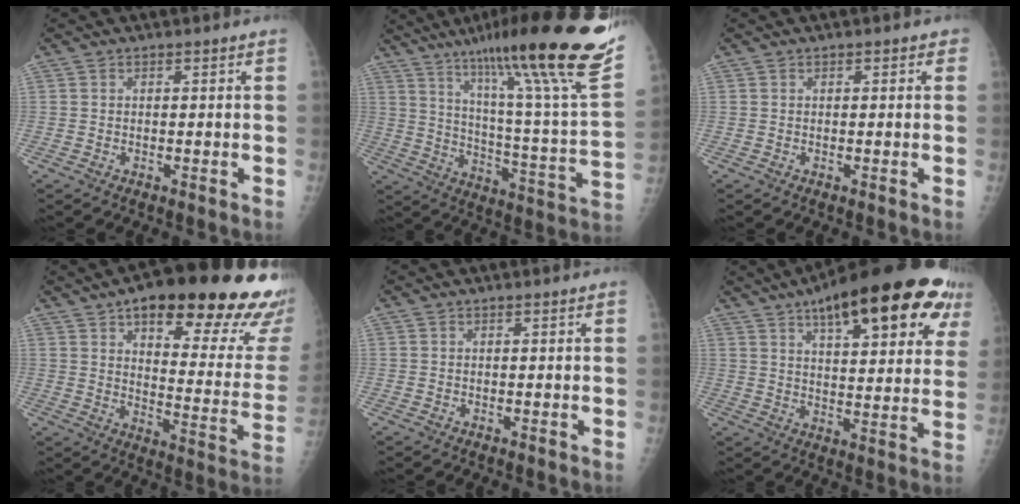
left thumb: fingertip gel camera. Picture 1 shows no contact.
{"total": 31.1, "force": [20.0, 2.6, 23.6], "torque": [-0.335, -0.072, 0.301]}
{"total": 1.1, "force": [0.4, 0.7, 0.8], "torque": [0.000, 0.002, 0.001]}
{"total": 29.6, "force": [17.9, 9.5, 21.5], "torque": [-0.232, -0.056, 0.239]}
{"total": 0.0}
{"total": 26.2, "force": [14.0, 8.7, 20.4], "torque": [-0.268, -0.011, 0.194]}